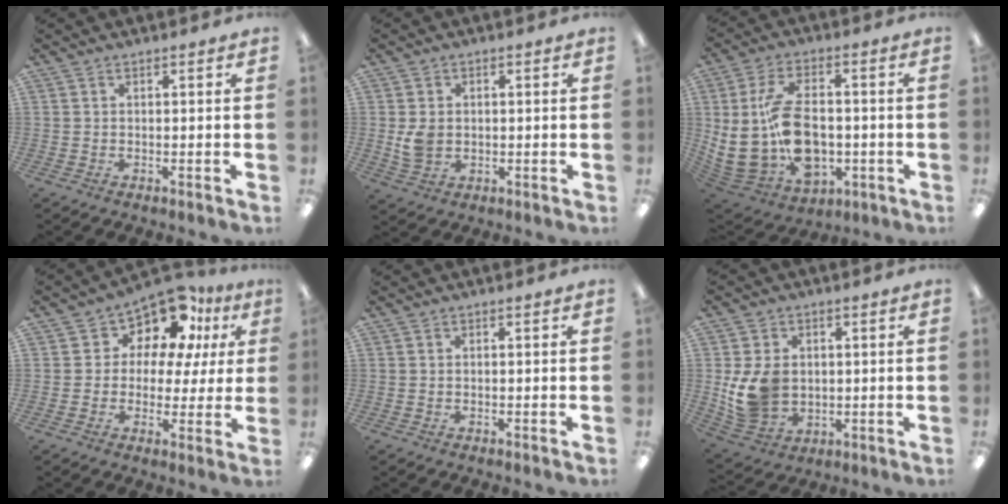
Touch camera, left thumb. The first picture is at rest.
{"total": 4.9, "force": [0.0, 4.0, 2.8], "torque": [-0.042, 0.000, -0.002]}
{"total": 18.7, "force": [-1.3, 12.1, 14.2], "torque": [-0.297, 0.000, -0.017]}
{"total": 10.8, "force": [7.6, 6.2, 4.5], "torque": [-0.091, -0.055, 0.141]}
{"total": 0.0}
{"total": 10.9, "force": [0.3, 9.0, 6.2], "torque": [-0.127, 0.009, 0.010]}